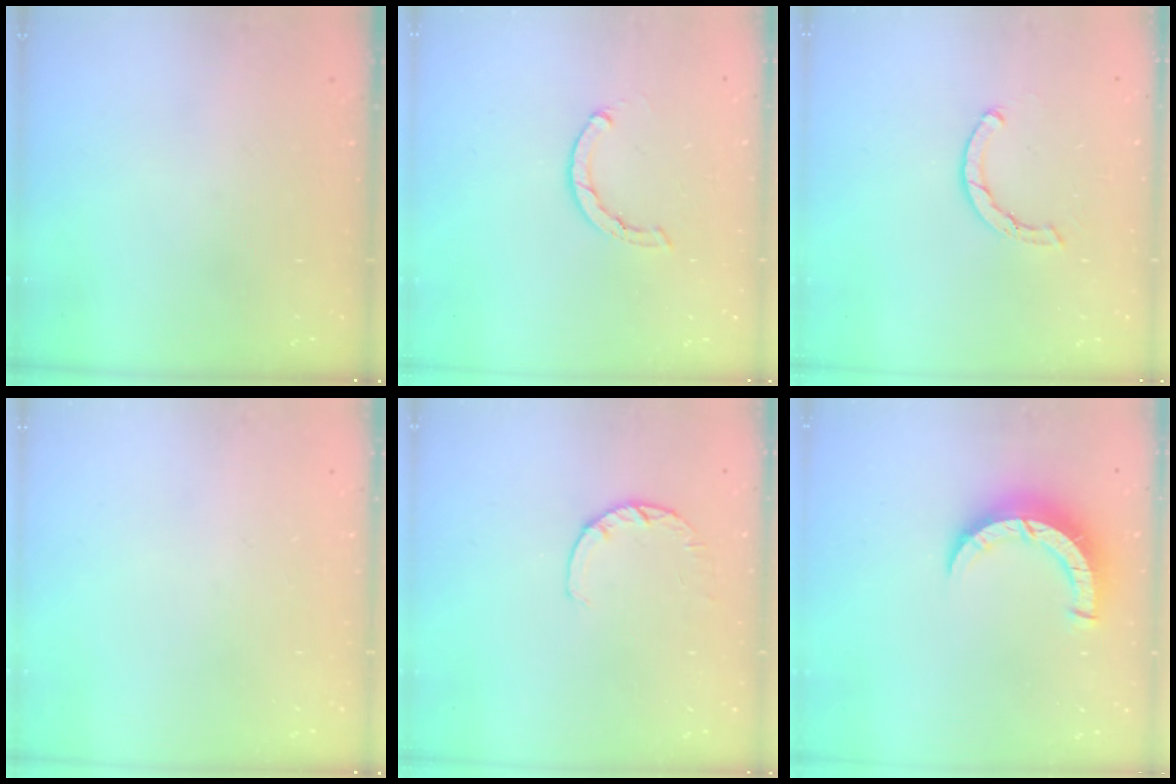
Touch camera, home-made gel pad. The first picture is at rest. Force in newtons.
{"total": 1.6, "press": 1.5, "slide": 0.4}
{"total": 1.6, "press": 1.6, "slide": 0.1}
{"total": 0.0}
{"total": 3.0, "press": 2.9, "slide": 0.4}
{"total": 8.4, "press": 8.4, "slide": 0.3}